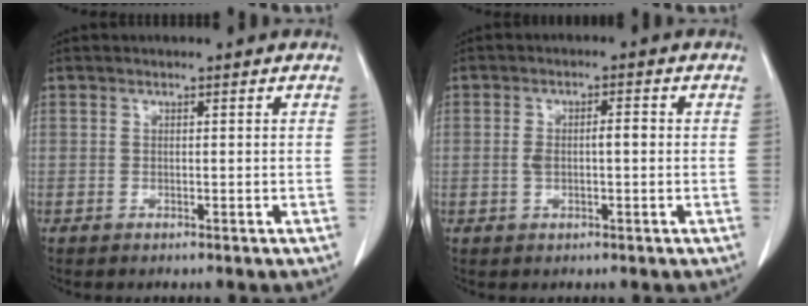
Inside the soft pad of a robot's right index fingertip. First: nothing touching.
{"total": 3.7, "force": [-0.1, 1.3, 3.4], "torque": [-0.072, 0.013, 0.001]}